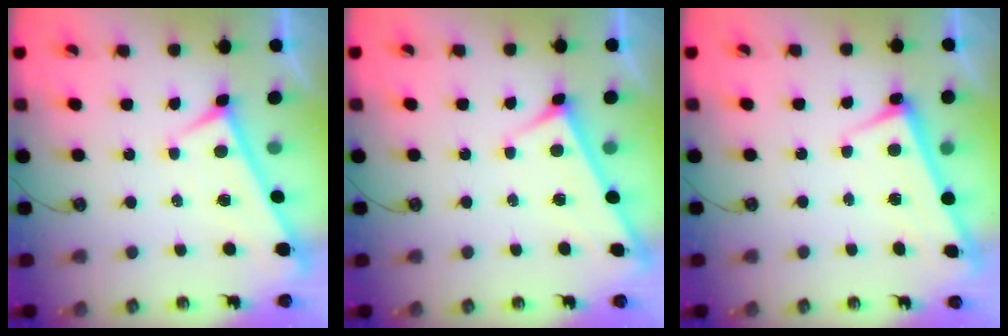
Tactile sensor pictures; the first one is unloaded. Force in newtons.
{"total": 3.0, "press": 3.0, "slide": 0.3}
{"total": 2.8, "press": 2.7, "slide": 0.4}